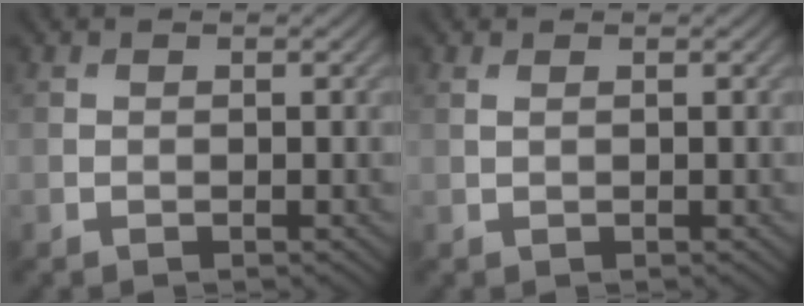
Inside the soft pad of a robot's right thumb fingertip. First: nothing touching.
{"total": 0.5, "force": [0.3, 0.1, 0.4], "torque": [-0.011, 0.003, 0.006]}